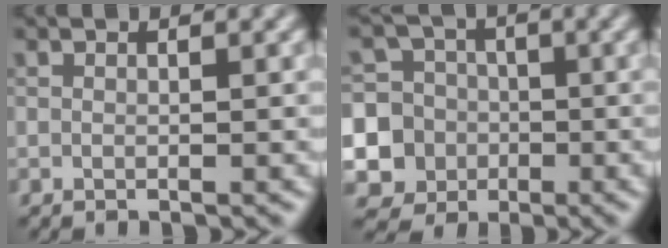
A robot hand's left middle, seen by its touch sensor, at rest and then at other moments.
{"total": 10.2, "force": [-2.3, 9.7, 1.8], "torque": [-0.065, 0.001, -0.060]}